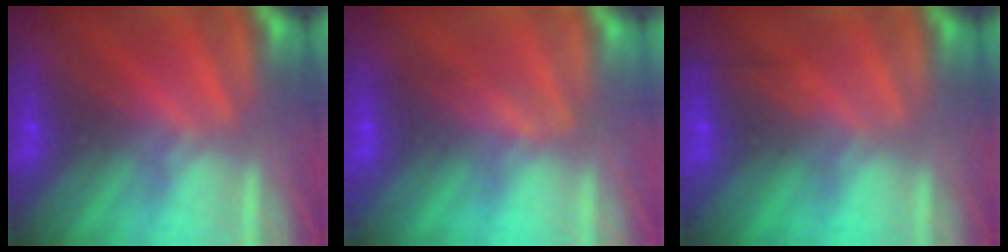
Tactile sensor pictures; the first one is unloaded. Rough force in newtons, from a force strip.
{"total": 1.7}
{"total": 2.5}